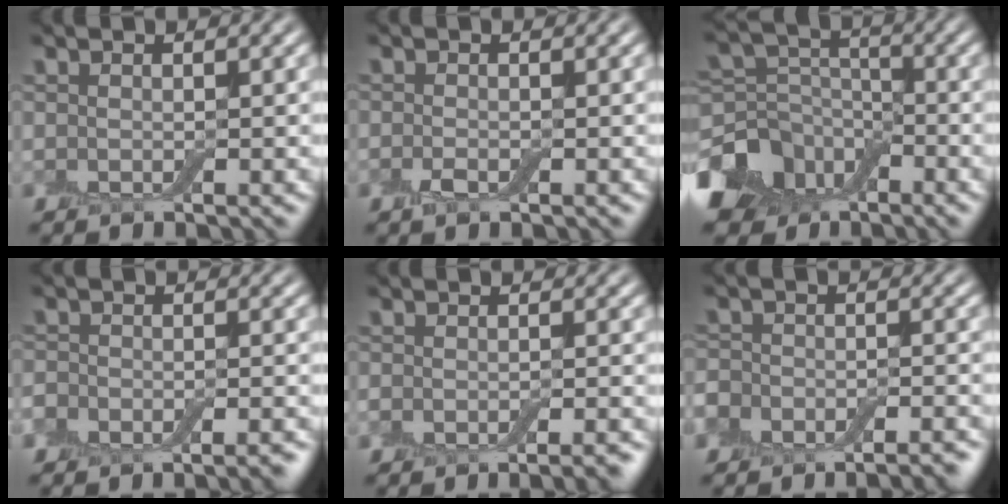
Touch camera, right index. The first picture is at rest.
{"total": 1.2, "force": [-0.5, 0.6, 0.8], "torque": [-0.019, -0.003, -0.012]}
{"total": 9.6, "force": [-5.3, 6.8, 4.1], "torque": [-0.081, -0.010, -0.096]}
{"total": 4.5, "force": [-3.8, 1.8, 1.6], "torque": [-0.015, 0.006, -0.058]}
{"total": 3.4, "force": [-2.6, 0.7, 2.0], "torque": [-0.030, 0.001, -0.035]}
{"total": 8.1, "force": [-7.0, 3.7, 1.9], "torque": [-0.004, 0.001, -0.104]}